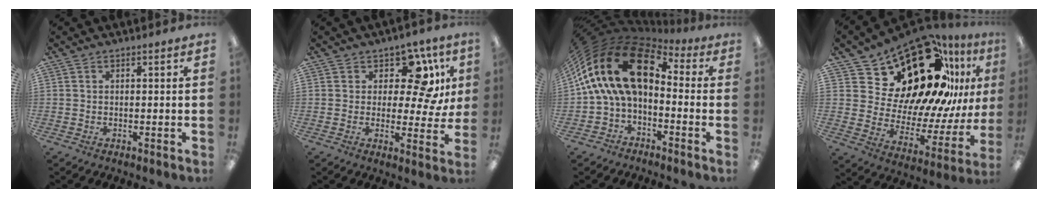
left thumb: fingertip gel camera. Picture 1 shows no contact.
{"total": 12.5, "force": [6.0, 6.9, 8.6], "torque": [-0.129, -0.026, 0.106]}
{"total": 19.4, "force": [2.7, 11.5, 15.4], "torque": [-0.305, 0.001, 0.048]}
{"total": 29.2, "force": [15.7, 15.5, 19.2], "torque": [-0.310, -0.115, 0.295]}